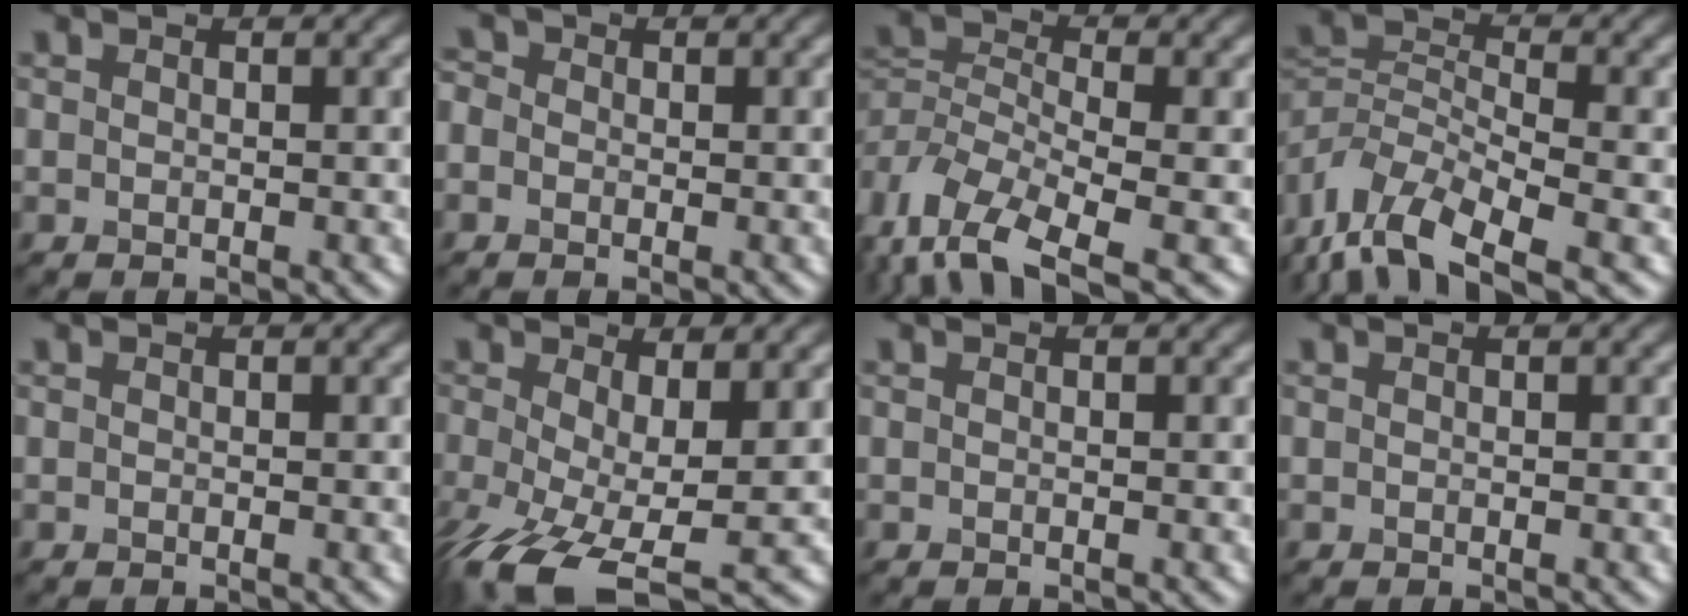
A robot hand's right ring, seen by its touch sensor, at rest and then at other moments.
{"total": 1.1, "force": [0.0, 1.0, 0.4], "torque": [-0.008, 0.005, -0.014]}
{"total": 8.5, "force": [-4.7, 3.9, 6.0], "torque": [-0.119, -0.009, -0.098]}
{"total": 9.1, "force": [-5.7, 3.7, 6.1], "torque": [-0.116, -0.003, -0.120]}
{"total": 0.0}
{"total": 8.3, "force": [-3.1, 3.1, 7.1], "torque": [-0.151, -0.030, -0.054]}
{"total": 0.0}
{"total": 0.0}